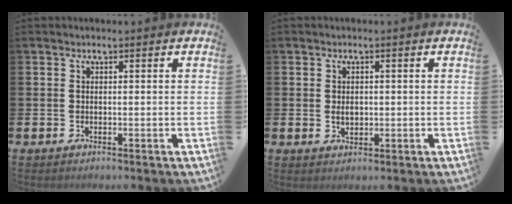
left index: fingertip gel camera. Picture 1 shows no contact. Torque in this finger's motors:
{"motor_torque": [0.49, 0.01, 0.02, 0.04]}